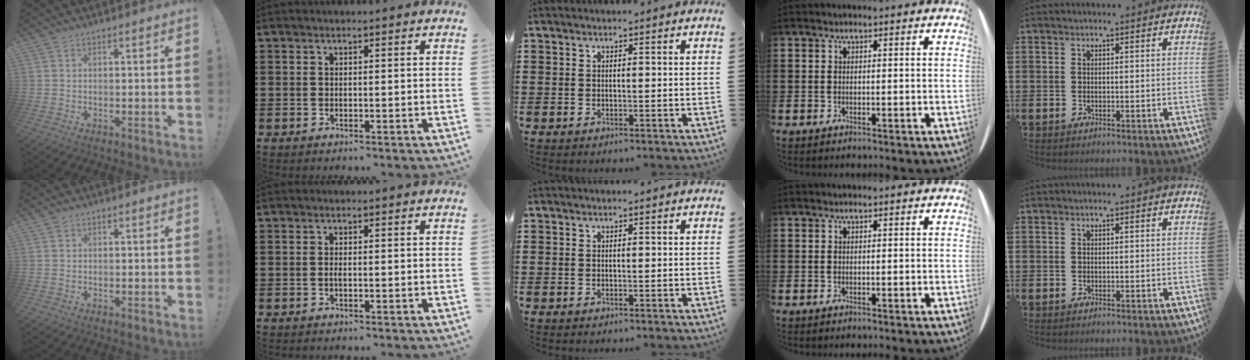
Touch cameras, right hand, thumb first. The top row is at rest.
{"thumb": {"total": 0.6, "force": [0.4, 0.4, 0.0], "torque": [-0.002, 0.001, 0.008]}, "index": {"total": 0.7, "force": [-0.3, 0.1, 0.7], "torque": [-0.013, -0.004, -0.005]}}